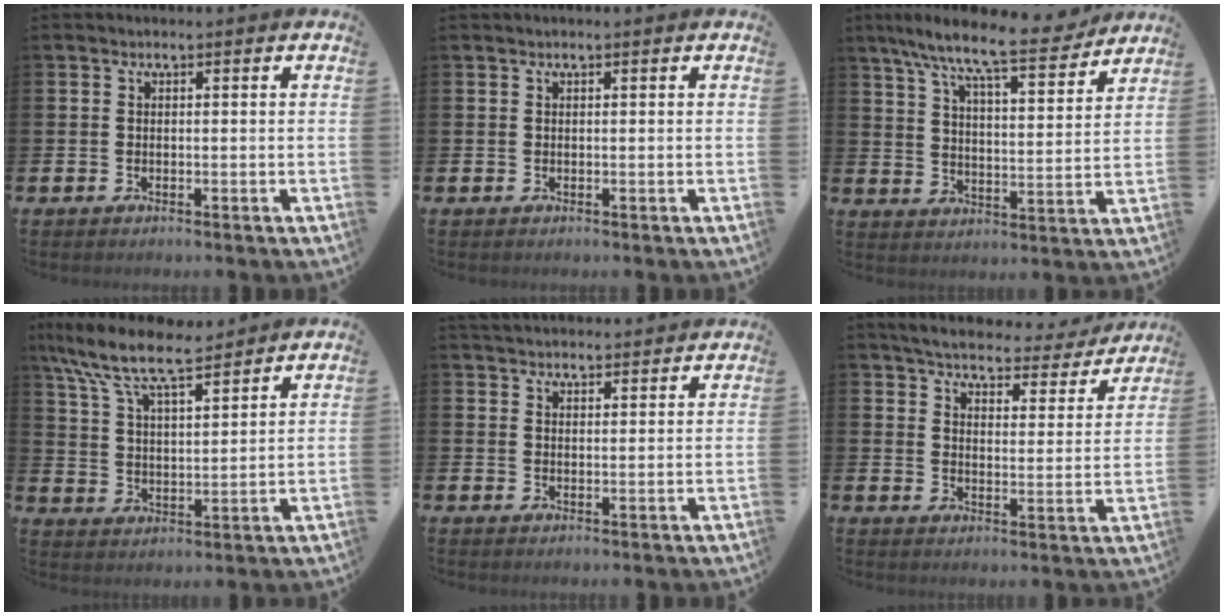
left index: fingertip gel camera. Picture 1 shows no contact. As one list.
[{"total": 0.0}, {"total": 10.2, "force": [9.0, 1.2, 4.8], "torque": [-0.114, -0.058, 0.149]}, {"total": 9.7, "force": [8.4, 2.1, 4.4], "torque": [-0.124, -0.041, 0.149]}, {"total": 3.3, "force": [3.3, 0.4, 0.1], "torque": [-0.007, -0.017, 0.061]}, {"total": 5.0, "force": [4.7, 1.0, 1.2], "torque": [-0.045, -0.034, 0.077]}]